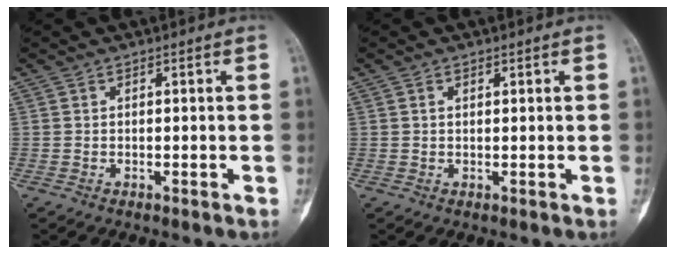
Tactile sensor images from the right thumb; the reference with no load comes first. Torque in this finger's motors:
{"motor_torque": [-0.09, -0.13, 0.11, -0.21, 0.02]}